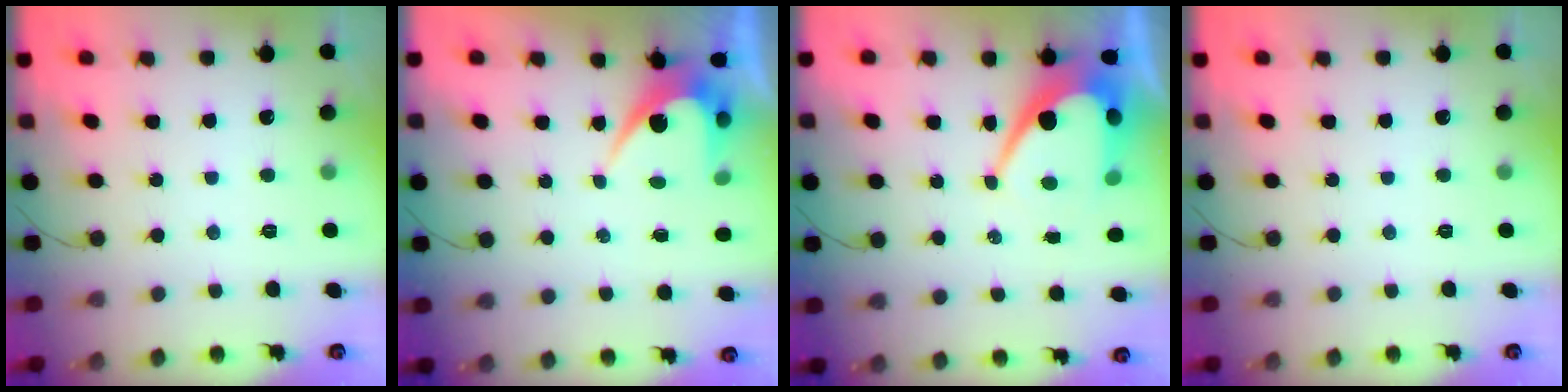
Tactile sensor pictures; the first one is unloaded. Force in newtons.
{"total": 6.0, "press": 6.0, "slide": 0.3}
{"total": 11.7, "press": 11.6, "slide": 1.3}
{"total": 0.0}